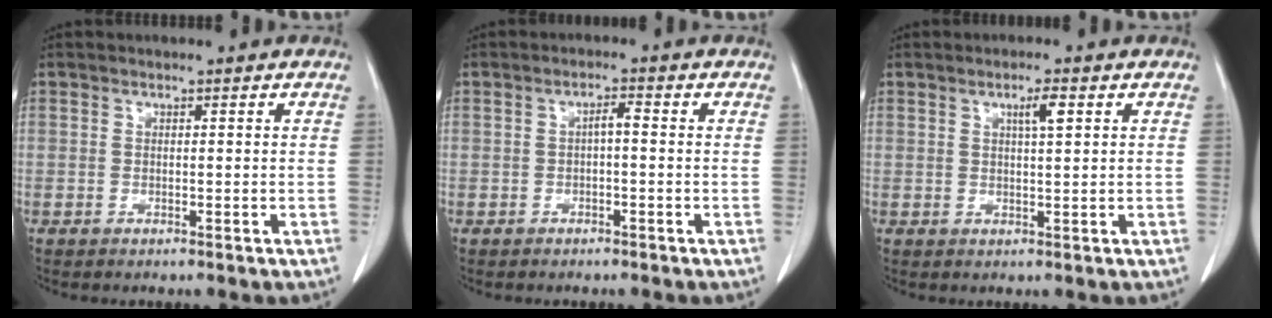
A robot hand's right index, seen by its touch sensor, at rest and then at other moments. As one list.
[{"total": 1.8, "force": [-0.2, 0.4, 1.7], "torque": [-0.029, 0.005, -0.004]}, {"total": 2.7, "force": [1.1, 0.2, 2.4], "torque": [-0.042, 0.000, 0.018]}]